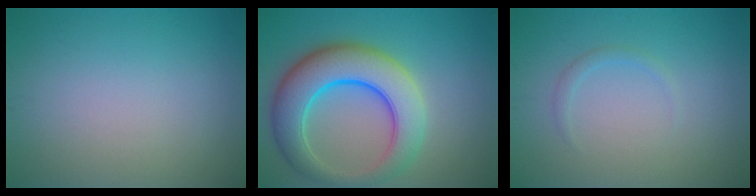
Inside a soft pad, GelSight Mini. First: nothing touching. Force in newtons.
{"total": 9.1, "press": 9.1, "slide": 0.1}
{"total": 0.9, "press": 0.9, "slide": 0.1}